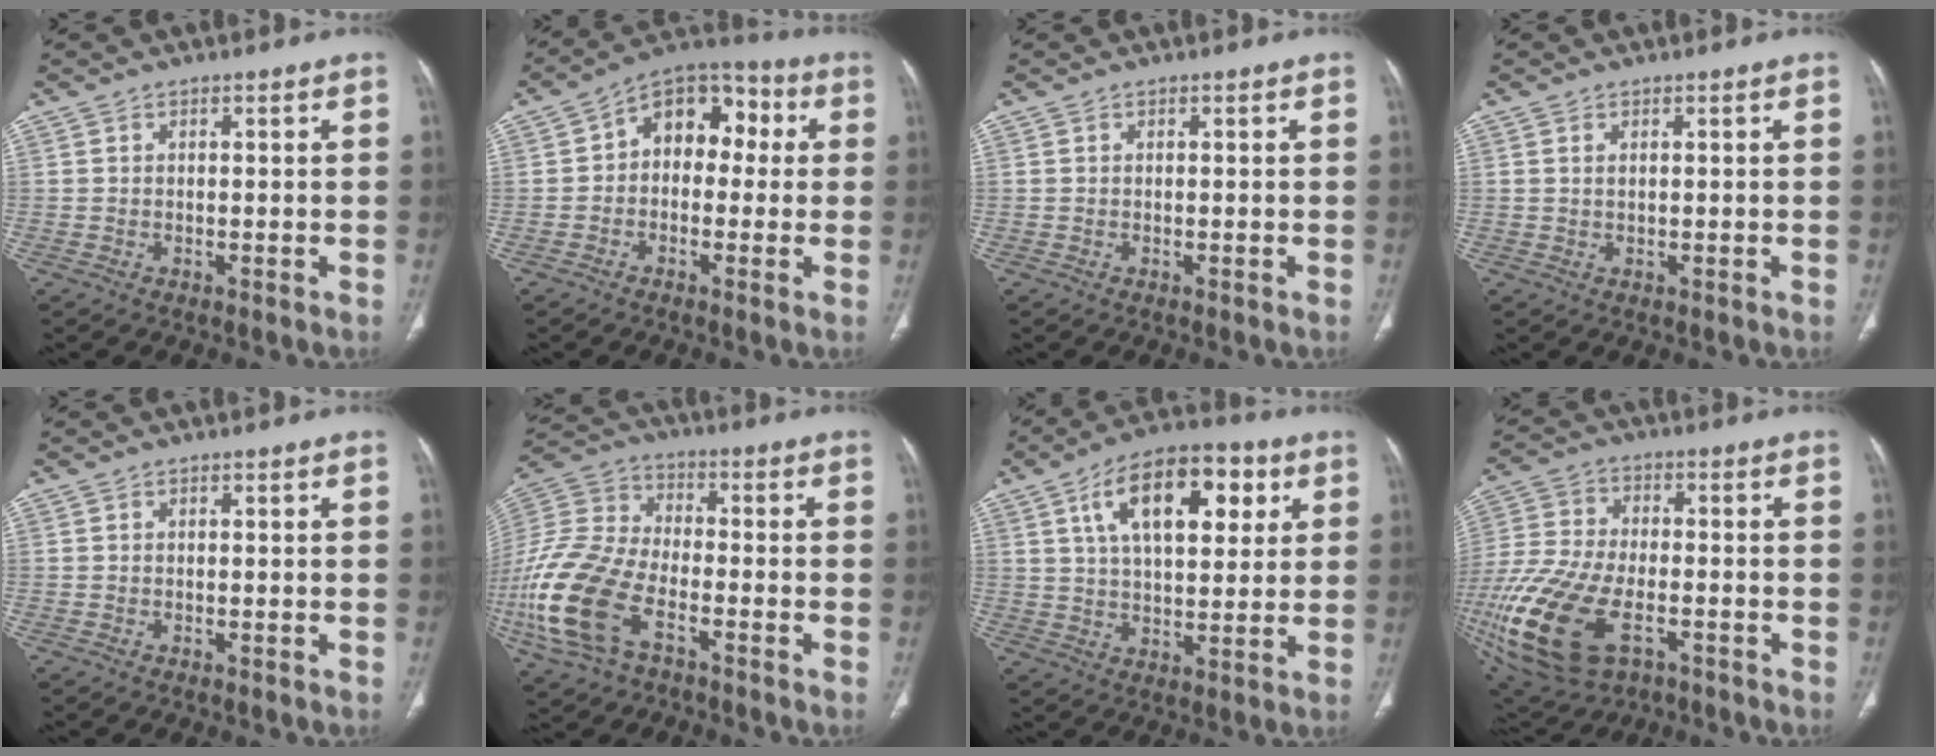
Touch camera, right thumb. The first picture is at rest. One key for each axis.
{"total": 11.5, "fx": 1.3, "fy": 8.0, "fz": 8.1, "tx": -0.073, "ty": 0.038, "tz": 0.001}
{"total": 0.0}
{"total": 0.9, "fx": 0.4, "fy": 0.3, "fz": 0.7, "tx": -0.017, "ty": 0.004, "tz": 0.011}
{"total": 0.0}
{"total": 19.6, "fx": -7.9, "fy": 10.8, "fz": 14.3, "tx": -0.336, "ty": 0.022, "tz": -0.151}
{"total": 17.5, "fx": 6.6, "fy": 8.7, "fz": 13.6, "tx": -0.184, "ty": -0.003, "tz": 0.105}
{"total": 23.5, "fx": -8.9, "fy": 12.9, "fz": 17.6, "tx": -0.440, "ty": -0.012, "tz": -0.153}